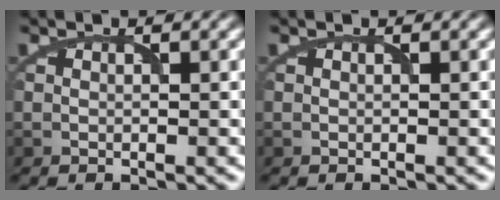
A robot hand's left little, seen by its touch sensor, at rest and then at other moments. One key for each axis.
{"total": 0.0}